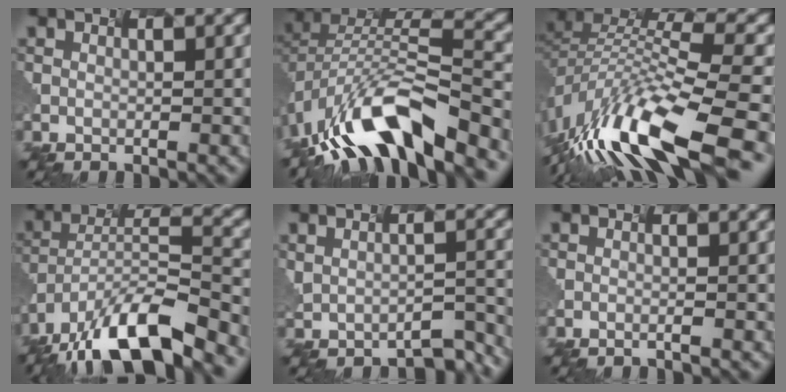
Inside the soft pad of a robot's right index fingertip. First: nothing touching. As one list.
[{"total": 11.5, "force": [-8.8, 3.1, 6.7], "torque": [-0.141, 0.011, -0.129]}, {"total": 13.4, "force": [-9.2, 2.9, 9.3], "torque": [-0.224, 0.009, -0.138]}, {"total": 12.2, "force": [-10.5, 2.4, 5.8], "torque": [-0.122, 0.003, -0.163]}, {"total": 3.3, "force": [-2.7, 0.3, 2.0], "torque": [-0.036, -0.011, -0.010]}, {"total": 0.9, "force": [-0.8, -0.2, 0.1], "torque": [0.001, -0.004, -0.007]}]